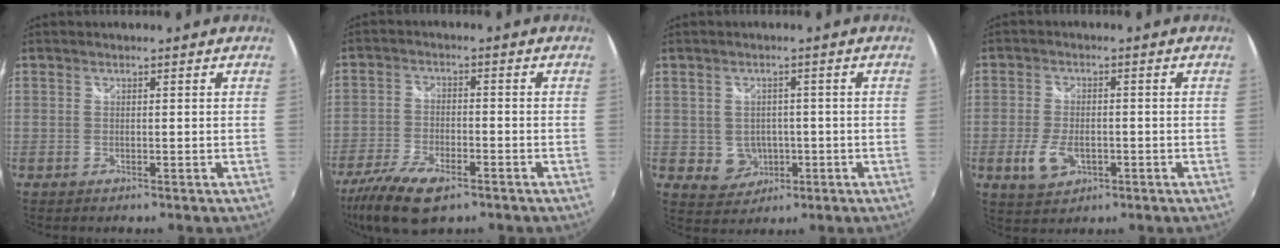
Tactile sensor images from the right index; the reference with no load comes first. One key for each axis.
{"total": 12.2, "fx": -8.0, "fy": 4.6, "fz": 7.9, "tx": -0.185, "ty": -0.032, "tz": -0.153}
{"total": 5.0, "fx": -0.9, "fy": 4.7, "fz": 1.4, "tx": -0.035, "ty": 0.008, "tz": 0.001}
{"total": 6.7, "fx": -2.3, "fy": 4.0, "fz": 4.8, "tx": -0.113, "ty": -0.008, "tz": -0.039}